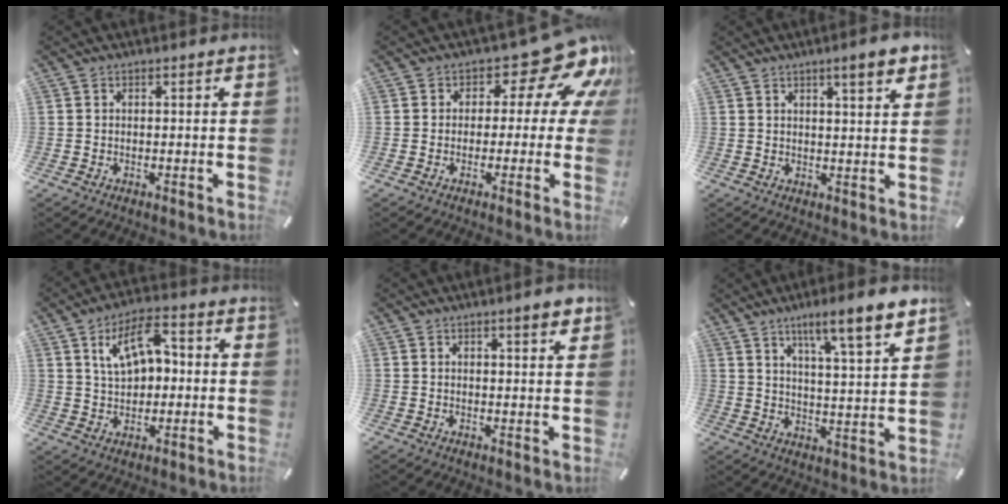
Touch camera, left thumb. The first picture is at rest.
{"total": 15.3, "force": [6.5, 8.0, 11.4], "torque": [-0.146, -0.039, 0.104]}
{"total": 6.2, "force": [3.9, 1.2, 4.6], "torque": [-0.064, -0.018, 0.061]}
{"total": 10.1, "force": [3.1, 6.4, 7.1], "torque": [-0.122, 0.011, 0.056]}
{"total": 3.9, "force": [2.4, 0.8, 3.0], "torque": [-0.047, -0.007, 0.037]}
{"total": 10.0, "force": [7.6, 1.0, 6.4], "torque": [-0.096, -0.053, 0.123]}